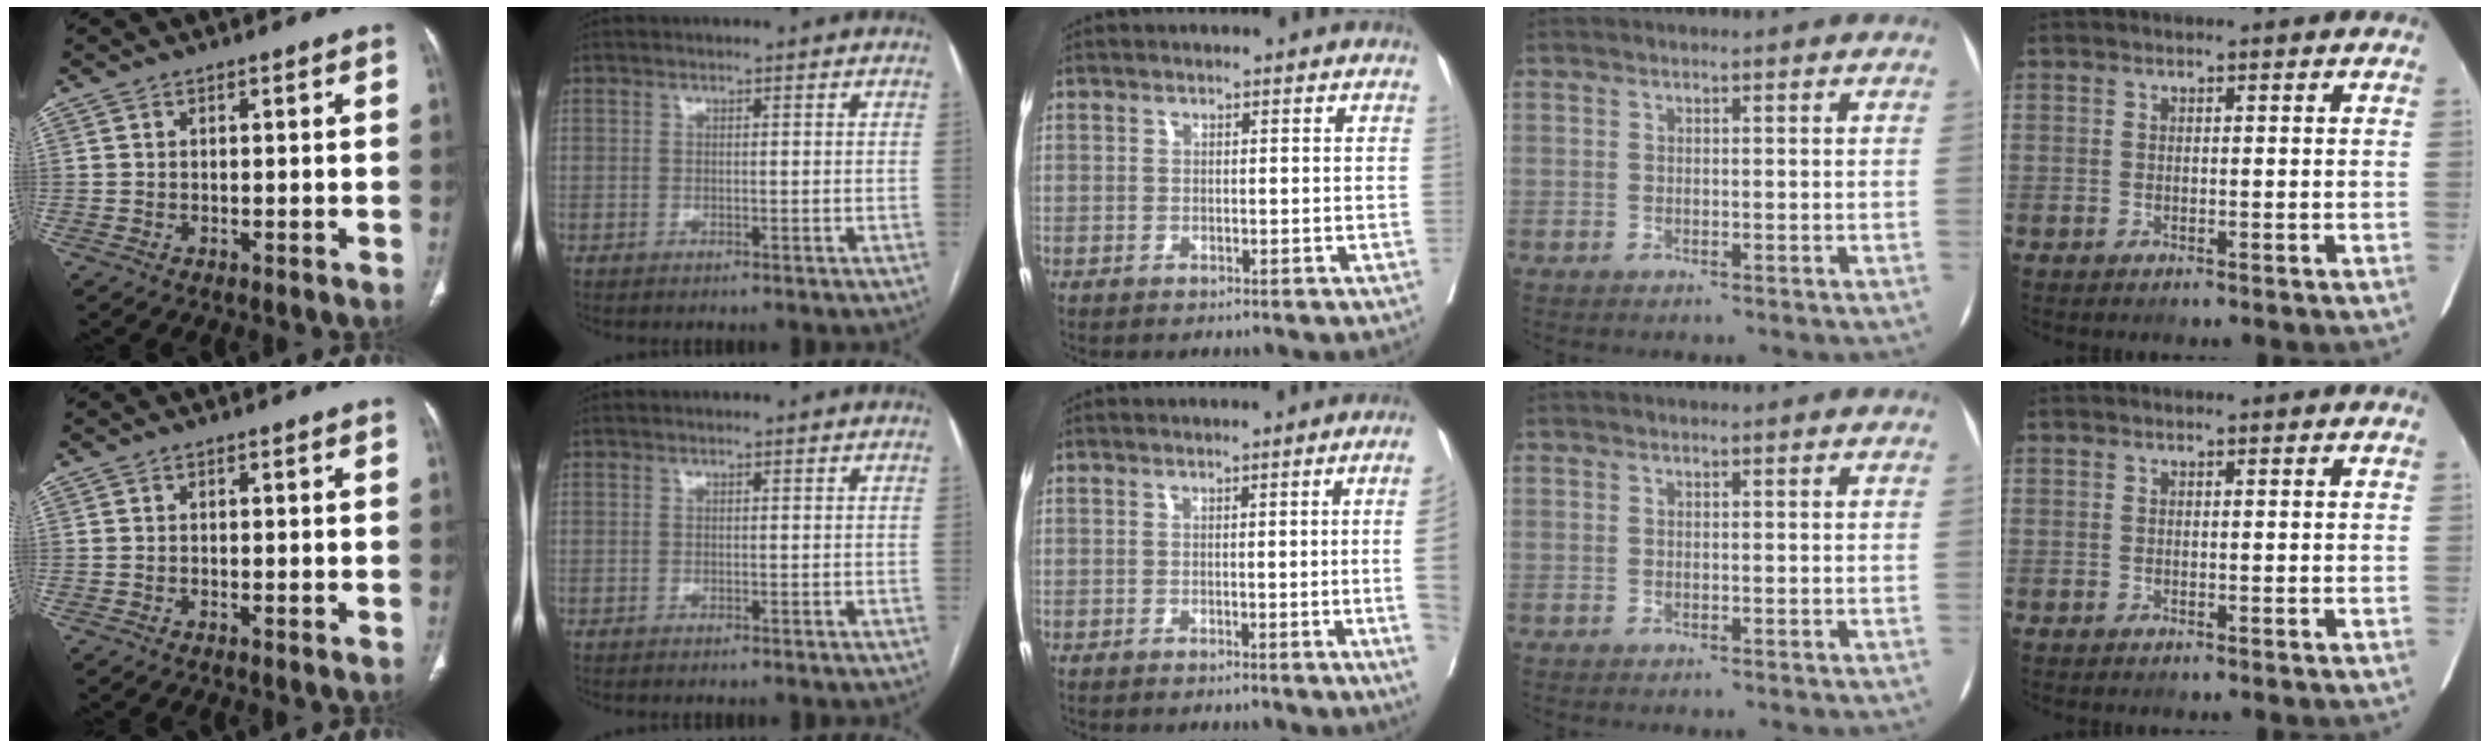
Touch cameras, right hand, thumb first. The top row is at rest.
{"middle": {"total": 5.8, "force": [-0.9, -1.9, 5.4], "torque": [-0.048, -0.010, -0.015]}}